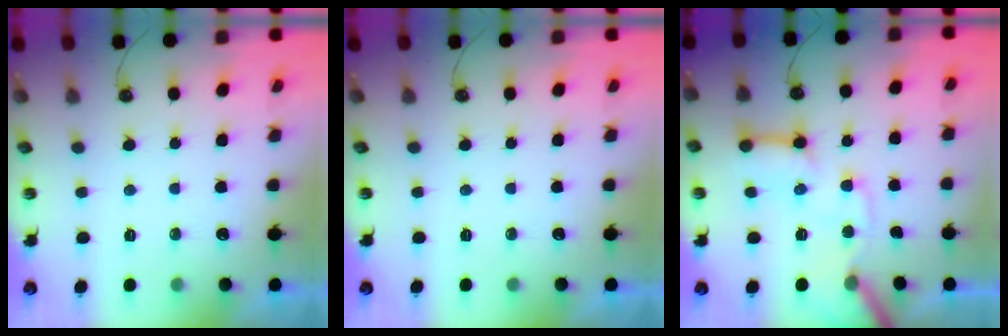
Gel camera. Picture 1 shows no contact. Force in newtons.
{"total": 0.0}
{"total": 15.6, "press": 15.5, "slide": 2.2}